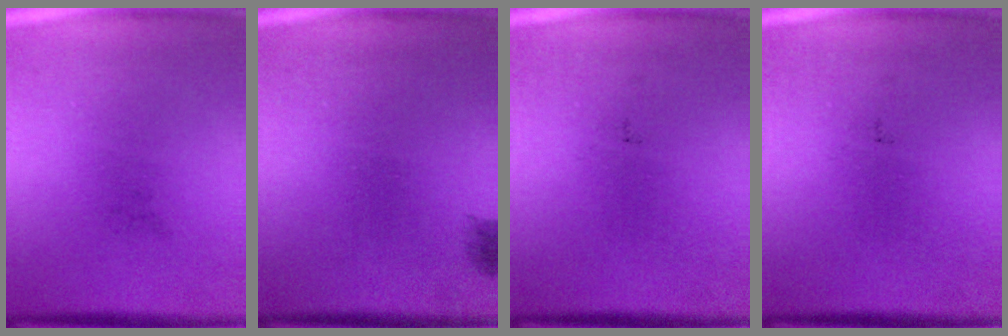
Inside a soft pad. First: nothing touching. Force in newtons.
{"total": 1.1}
{"total": 0.0}
{"total": 0.0}